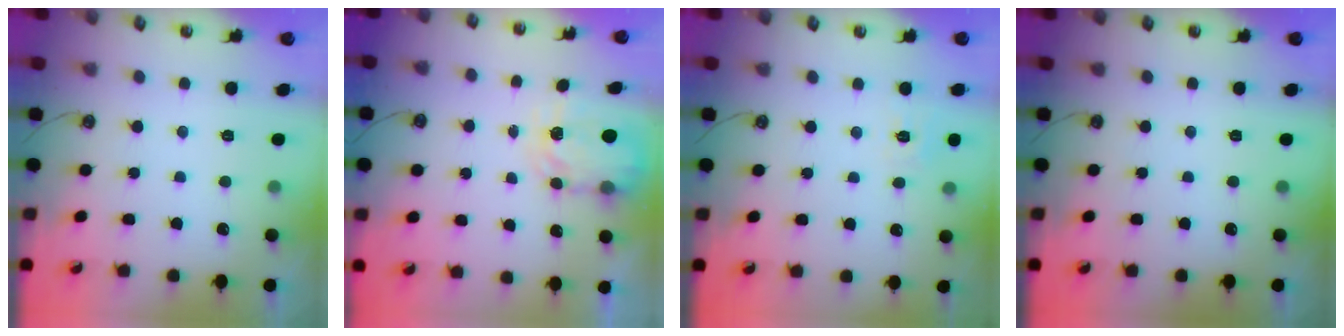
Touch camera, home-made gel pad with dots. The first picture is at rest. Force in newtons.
{"total": 4.5, "press": 4.5, "slide": 0.3}
{"total": 6.4, "press": 6.4, "slide": 0.7}
{"total": 0.0}